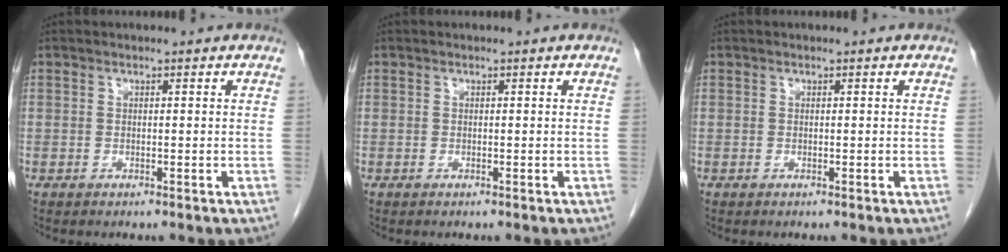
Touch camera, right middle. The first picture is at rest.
{"total": 0.0}
{"total": 0.0}